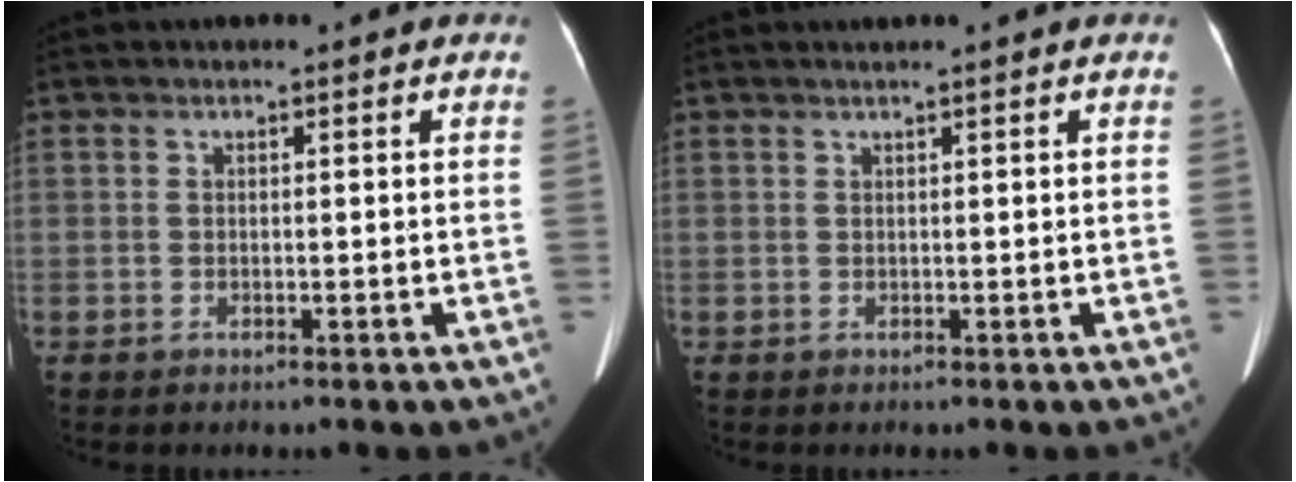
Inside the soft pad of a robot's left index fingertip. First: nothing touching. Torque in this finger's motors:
{"motor_torque": [-2.14, 0.00, -1.06, -0.13]}